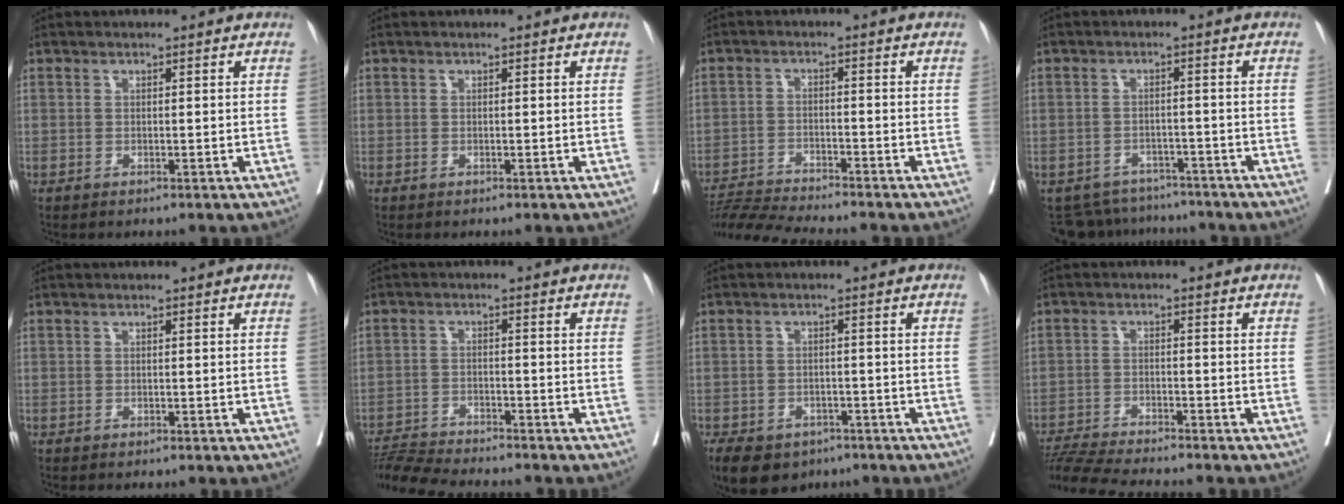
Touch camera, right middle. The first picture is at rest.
{"total": 0.0}
{"total": 8.4, "force": [-8.0, -1.1, 2.2], "torque": [-0.040, -0.010, -0.137]}
{"total": 8.1, "force": [-7.6, 2.8, -0.1], "torque": [0.000, 0.008, -0.103]}
{"total": 0.8, "force": [-0.7, 0.0, 0.4], "torque": [-0.010, -0.004, -0.012]}
{"total": 9.2, "force": [-8.8, -0.2, 2.6], "torque": [-0.048, -0.009, -0.150]}
{"total": 15.1, "force": [-9.1, 10.3, 6.2], "torque": [-0.187, -0.021, -0.119]}
{"total": 10.7, "force": [-9.9, -0.3, 4.0], "torque": [-0.069, -0.014, -0.165]}